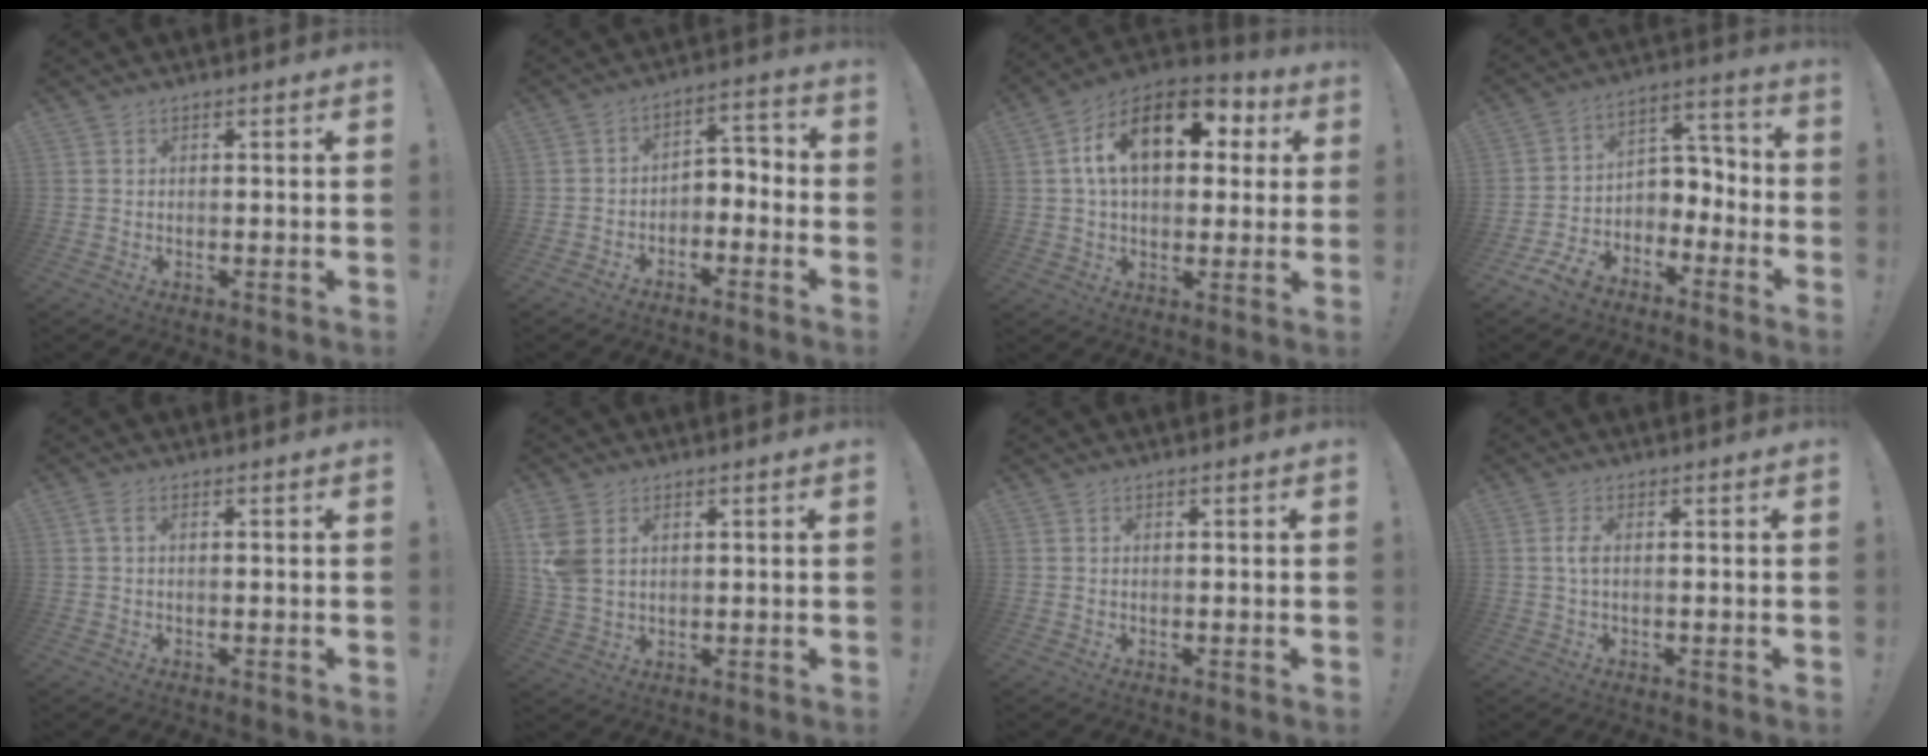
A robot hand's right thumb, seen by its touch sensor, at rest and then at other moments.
{"total": 5.4, "force": [-4.2, 3.0, 1.7], "torque": [-0.023, 0.025, -0.076]}
{"total": 18.3, "force": [5.7, 10.7, 13.7], "torque": [-0.216, -0.009, 0.093]}
{"total": 8.2, "force": [-5.3, 6.0, 1.9], "torque": [-0.026, 0.023, -0.091]}
{"total": 1.8, "force": [0.5, 0.6, 1.7], "torque": [-0.036, 0.003, 0.008]}
{"total": 6.8, "force": [2.7, 4.6, 4.1], "torque": [-0.088, -0.012, 0.050]}
{"total": 0.0}
{"total": 2.5, "force": [0.0, 0.8, 2.3], "torque": [-0.053, 0.001, -0.004]}